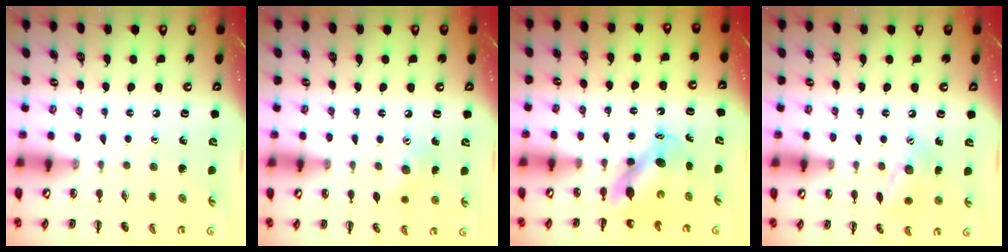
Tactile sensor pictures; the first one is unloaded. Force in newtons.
{"total": 6.9, "press": 6.7, "slide": 1.5}
{"total": 7.0, "press": 6.9, "slide": 1.2}
{"total": 9.8, "press": 9.7, "slide": 0.6}